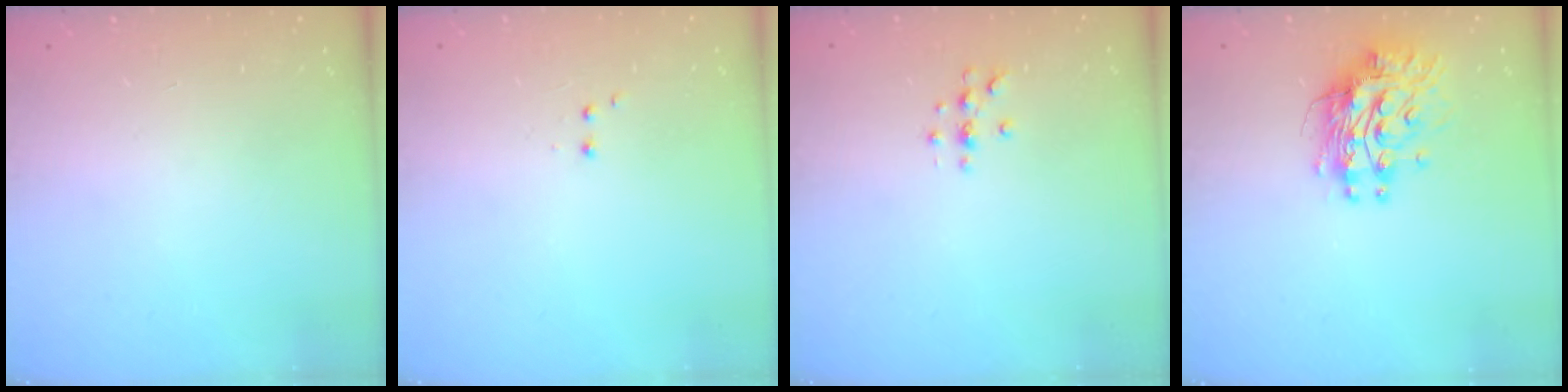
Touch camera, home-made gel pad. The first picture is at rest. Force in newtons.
{"total": 1.9, "press": 1.8, "slide": 0.5}
{"total": 4.2, "press": 4.2, "slide": 0.5}
{"total": 11.5, "press": 11.5, "slide": 1.0}